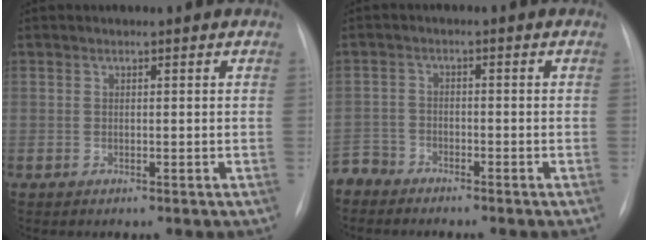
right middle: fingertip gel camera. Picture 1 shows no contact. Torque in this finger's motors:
{"motor_torque": [0.05, -0.06, 0.31, 0.03]}